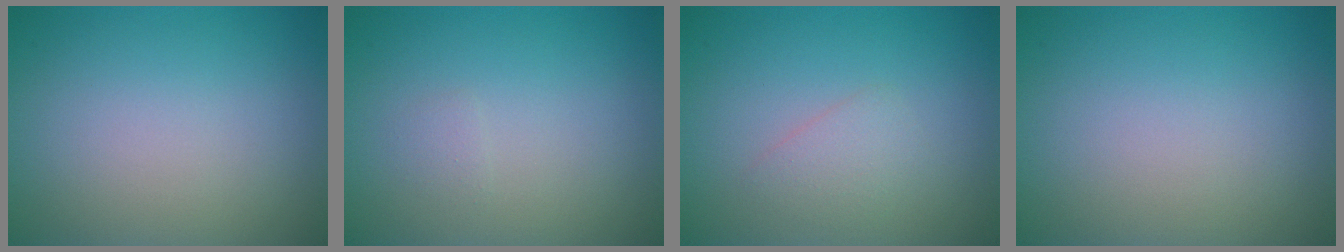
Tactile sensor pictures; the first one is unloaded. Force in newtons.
{"total": 0.6, "press": 0.6, "slide": 0.1}
{"total": 1.5, "press": 1.5, "slide": 0.0}
{"total": 0.0}